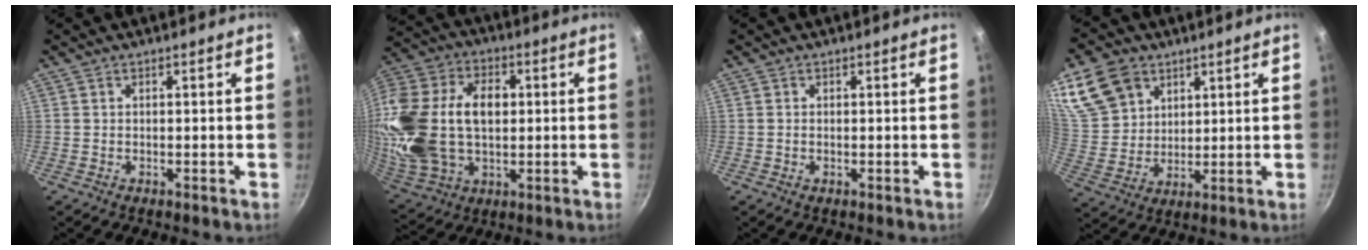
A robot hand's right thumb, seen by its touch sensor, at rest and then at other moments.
{"total": 27.0, "force": [2.5, 18.0, 20.0], "torque": [-0.421, 0.025, 0.047]}
{"total": 0.0}
{"total": 14.1, "force": [7.5, 10.4, 6.0], "torque": [-0.102, -0.018, 0.155]}